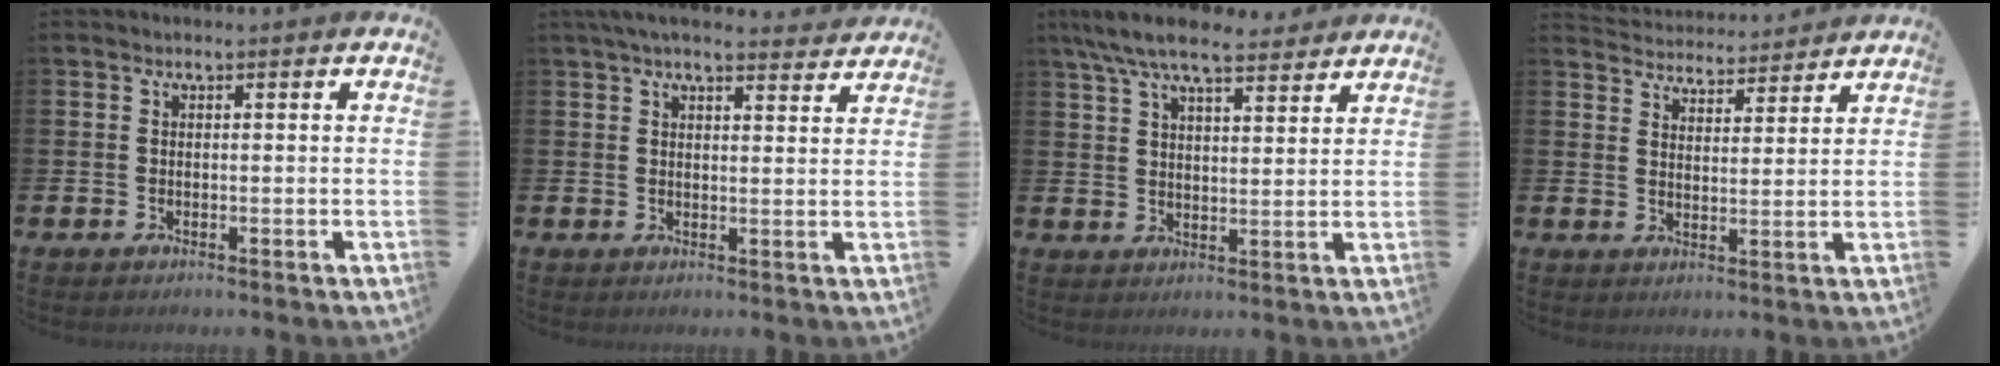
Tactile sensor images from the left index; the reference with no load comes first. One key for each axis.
{"total": 3.7, "fx": 3.3, "fy": 0.5, "fz": 1.5, "tx": -0.031, "ty": -0.010, "tz": 0.060}
{"total": 8.4, "fx": 7.4, "fy": 1.9, "fz": 3.4, "tx": -0.080, "ty": -0.025, "tz": 0.135}
{"total": 4.4, "fx": 4.3, "fy": 0.6, "fz": -0.4, "tx": -0.002, "ty": -0.035, "tz": 0.075}